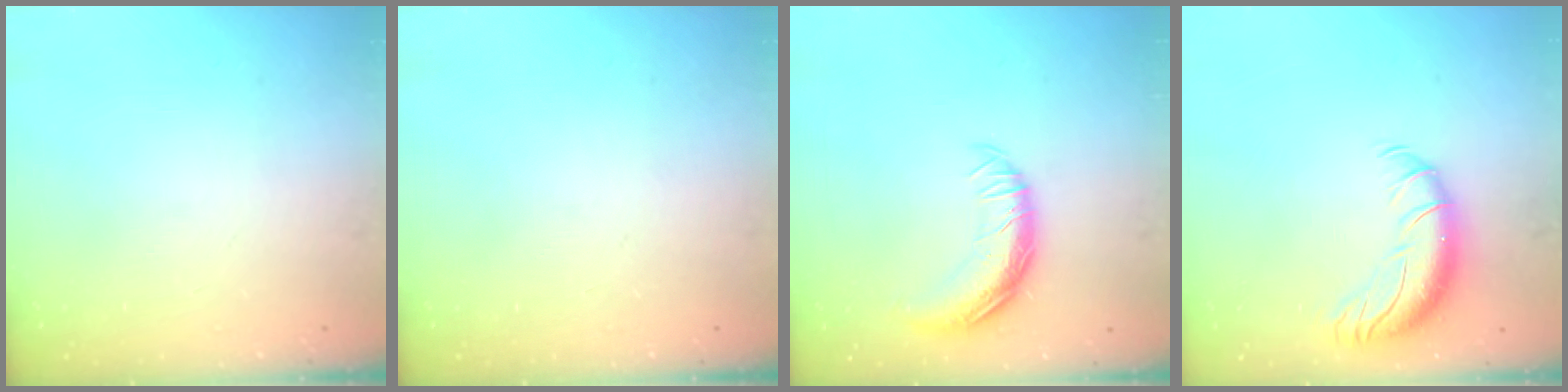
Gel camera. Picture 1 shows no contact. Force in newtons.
{"total": 0.0}
{"total": 13.9, "press": 13.9, "slide": 0.4}
{"total": 12.0, "press": 11.7, "slide": 2.5}